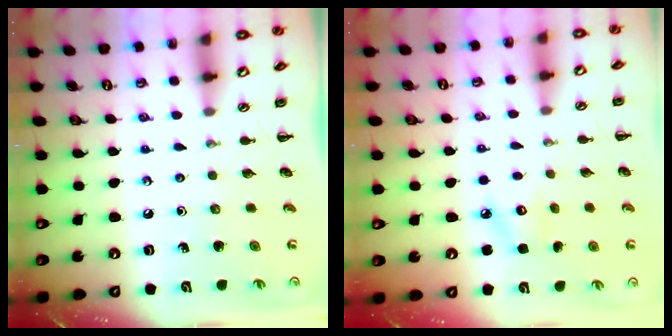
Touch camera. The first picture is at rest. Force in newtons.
{"total": 4.1, "press": 4.0, "slide": 0.9}